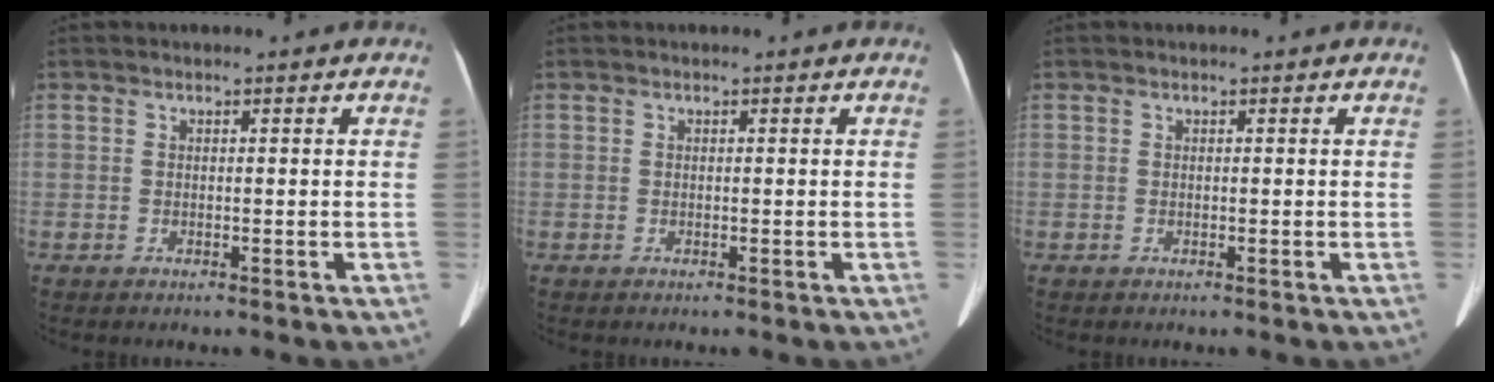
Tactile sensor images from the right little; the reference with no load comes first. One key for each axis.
{"total": 0.0}
{"total": 0.0}